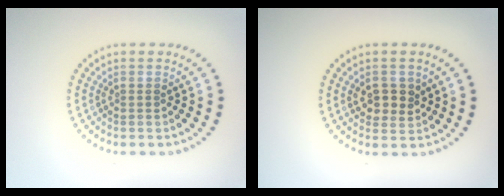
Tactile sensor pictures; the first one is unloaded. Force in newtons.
{"total": 2.5, "press": 2.4, "slide": 0.6}